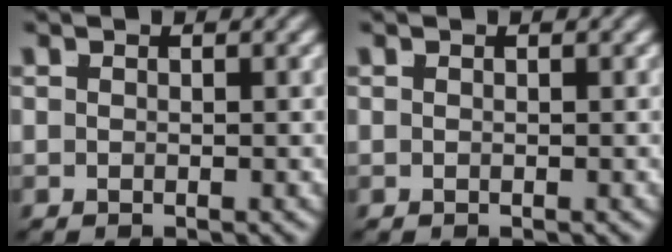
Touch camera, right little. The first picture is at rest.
{"total": 0.0}